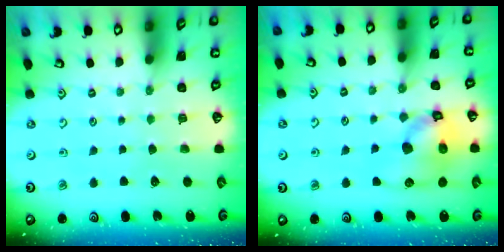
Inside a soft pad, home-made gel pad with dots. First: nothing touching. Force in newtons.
{"total": 14.6, "press": 14.4, "slide": 2.2}